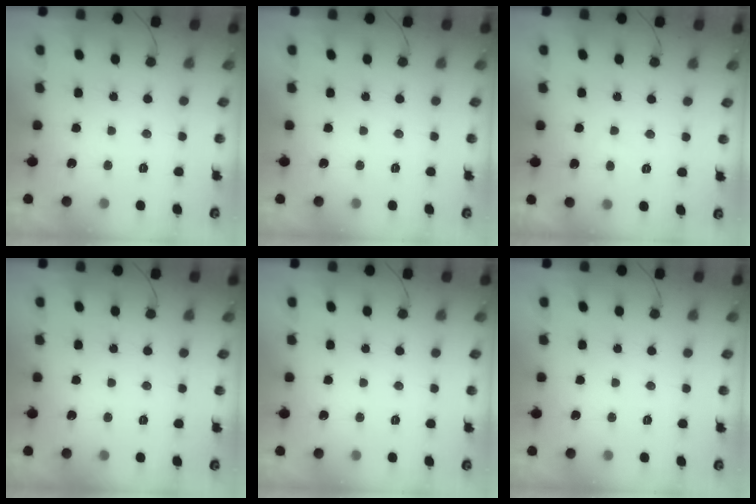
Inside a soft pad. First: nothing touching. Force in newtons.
{"total": 0.0}
{"total": 1.2, "press": 1.1, "slide": 0.5}
{"total": 0.0}
{"total": 0.0}
{"total": 0.0}